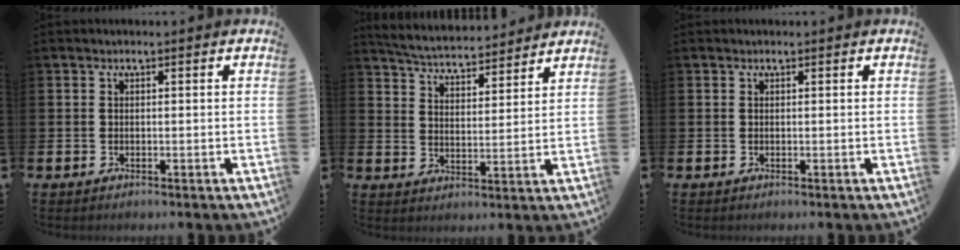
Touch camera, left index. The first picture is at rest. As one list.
[{"total": 5.4, "force": [5.4, 0.5, 0.5], "torque": [-0.035, -0.038, 0.094]}, {"total": 0.0}]